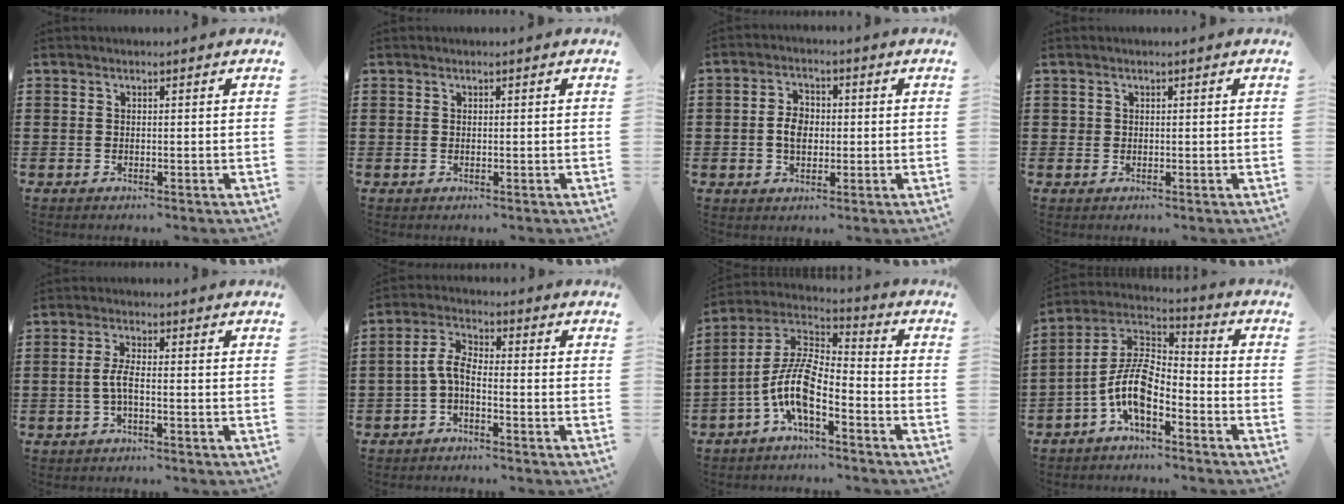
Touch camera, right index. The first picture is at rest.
{"total": 0.0}
{"total": 4.2, "force": [-0.4, 2.9, 3.0], "torque": [-0.068, 0.006, -0.012]}
{"total": 0.6, "force": [0.2, 0.6, 0.1], "torque": [-0.002, 0.005, 0.004]}
{"total": 3.2, "force": [-0.9, 0.6, 3.0], "torque": [-0.078, -0.006, -0.025]}
{"total": 4.1, "force": [-1.6, 1.7, 3.4], "torque": [-0.087, 0.004, -0.039]}
{"total": 9.3, "force": [-4.6, 2.7, 7.6], "torque": [-0.198, -0.032, -0.102]}
{"total": 9.2, "force": [-4.2, 3.6, 7.3], "torque": [-0.186, -0.021, -0.092]}